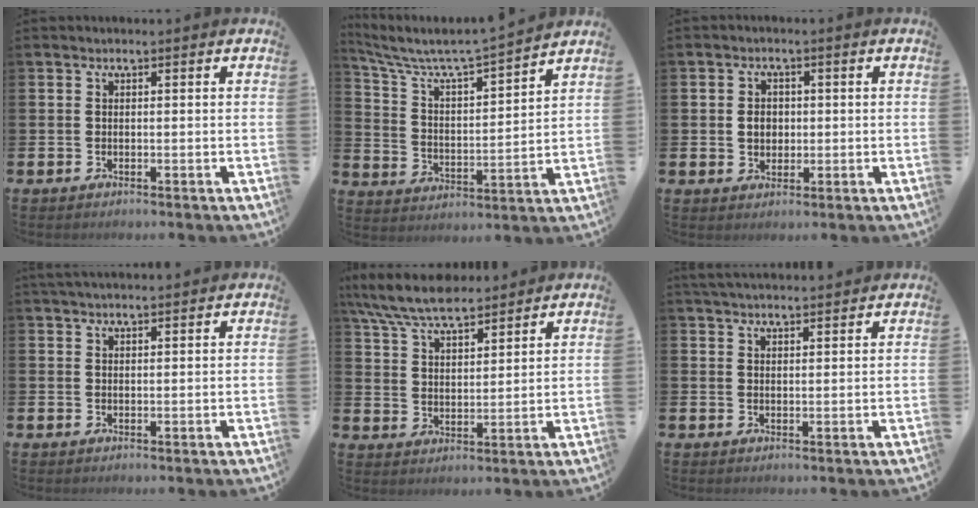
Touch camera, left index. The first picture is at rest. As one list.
[{"total": 6.6, "force": [6.1, 0.3, 2.2], "torque": [-0.074, -0.051, 0.098]}, {"total": 2.8, "force": [0.2, 2.4, 1.5], "torque": [-0.016, 0.003, -0.002]}, {"total": 2.2, "force": [2.2, 0.2, 0.5], "torque": [-0.004, -0.008, 0.037]}, {"total": 7.8, "force": [7.3, 1.4, 2.3], "torque": [-0.073, -0.030, 0.134]}, {"total": 3.0, "force": [3.0, 0.2, 0.4], "torque": [-0.011, -0.011, 0.055]}]